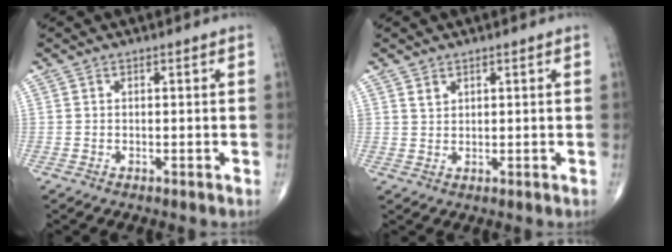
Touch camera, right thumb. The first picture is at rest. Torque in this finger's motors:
{"motor_torque": [0.05, 0.05, 0.42, 0.46, 0.04]}